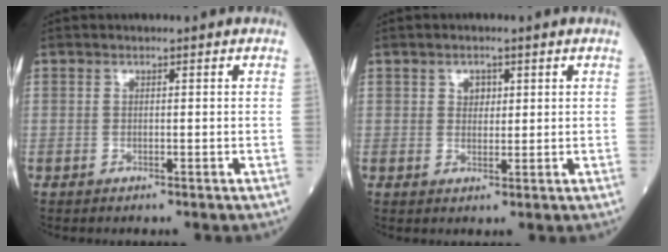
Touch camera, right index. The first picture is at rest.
{"total": 2.1, "force": [0.9, 1.4, 1.2], "torque": [-0.015, 0.001, 0.014]}